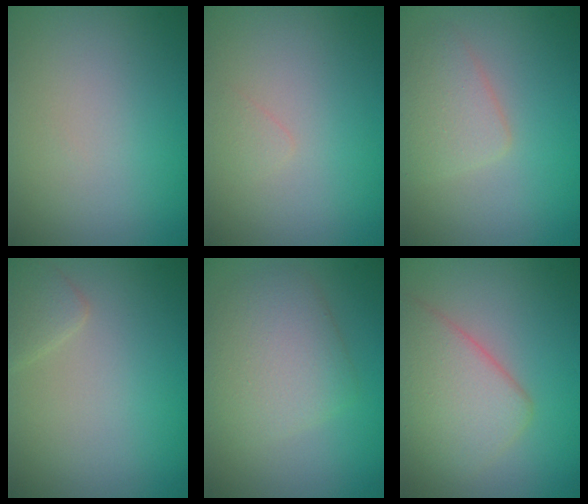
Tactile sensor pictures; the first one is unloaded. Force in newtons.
{"total": 0.6, "press": 0.6, "slide": 0.1}
{"total": 2.7, "press": 2.7, "slide": 0.1}
{"total": 1.6, "press": 1.6, "slide": 0.0}
{"total": 4.4, "press": 4.4, "slide": 0.3}
{"total": 5.5, "press": 5.5, "slide": 0.2}